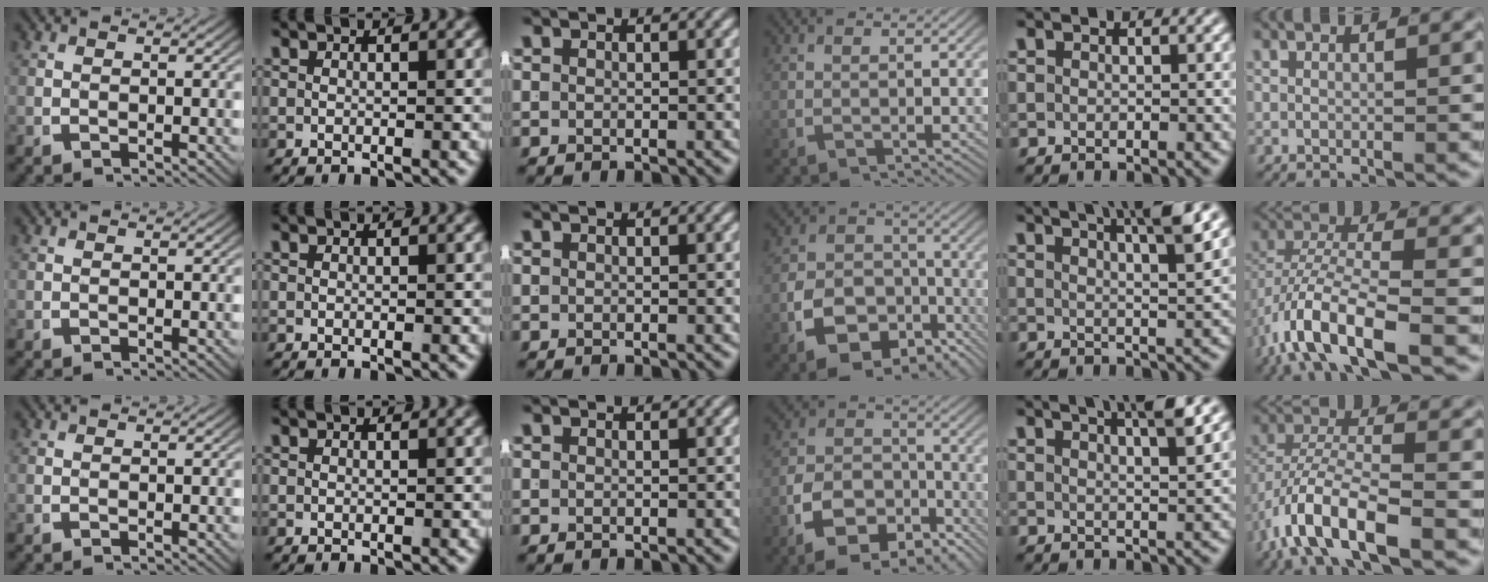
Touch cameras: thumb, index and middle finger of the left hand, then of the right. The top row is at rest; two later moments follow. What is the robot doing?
{"motion": "lift_and_place", "object": "jacket"}